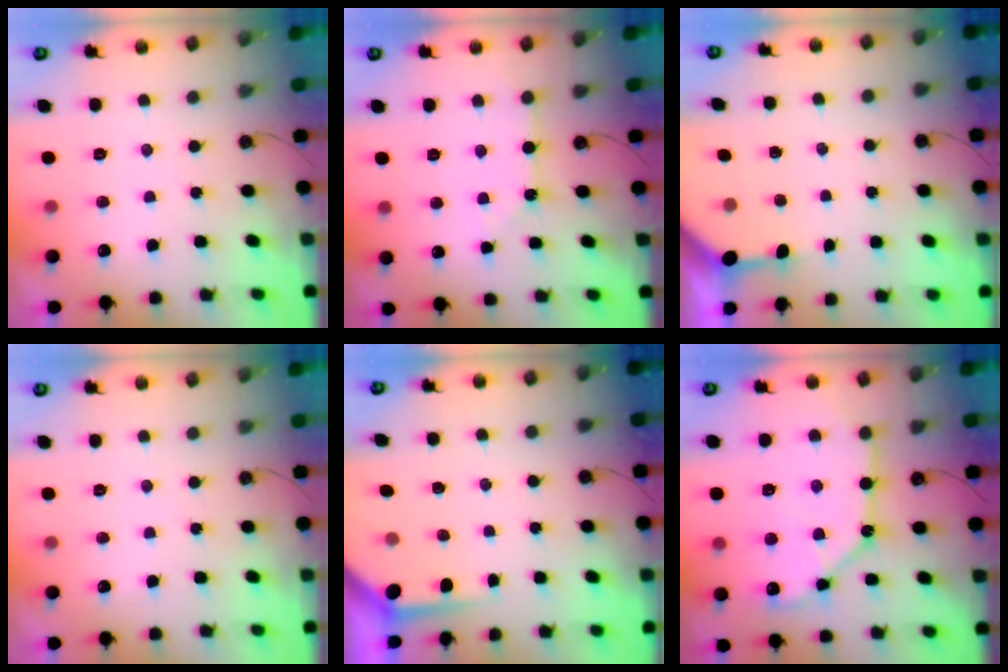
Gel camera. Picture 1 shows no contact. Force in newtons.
{"total": 2.7, "press": 2.6, "slide": 0.5}
{"total": 3.3, "press": 3.3, "slide": 0.3}
{"total": 0.0}
{"total": 3.7, "press": 3.7, "slide": 0.4}
{"total": 14.1, "press": 14.0, "slide": 1.8}